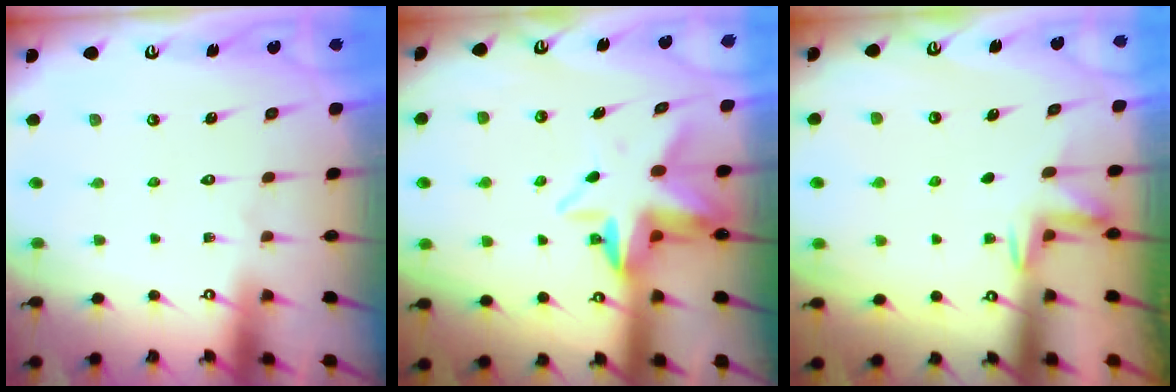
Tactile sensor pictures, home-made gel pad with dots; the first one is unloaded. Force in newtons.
{"total": 7.4, "press": 7.4, "slide": 1.1}
{"total": 2.3, "press": 2.2, "slide": 0.4}